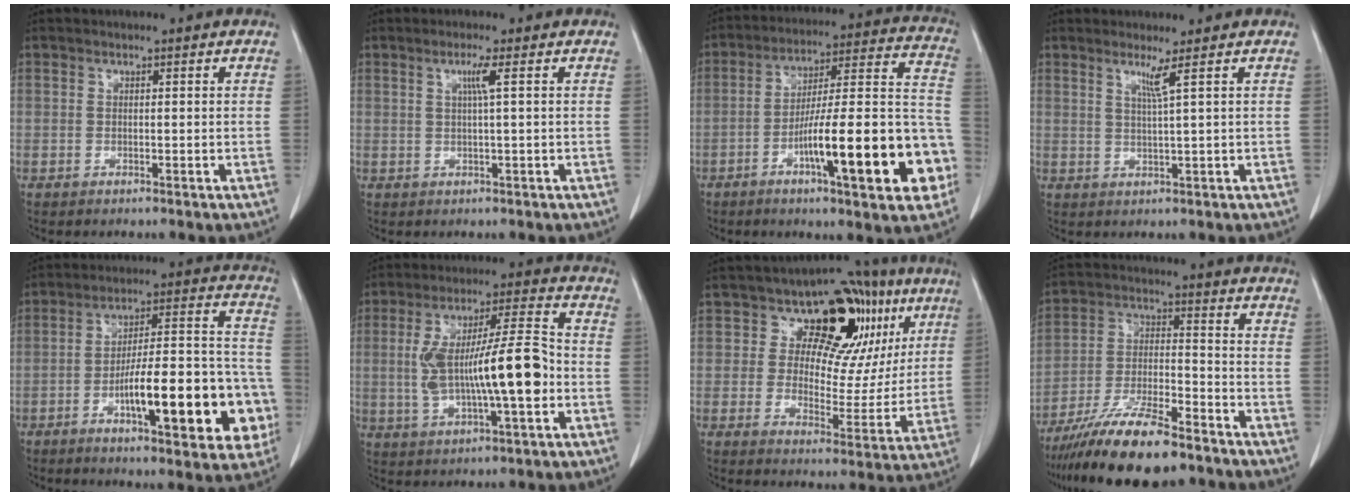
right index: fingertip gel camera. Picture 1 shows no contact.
{"total": 2.3, "force": [0.7, -0.6, 2.1], "torque": [-0.043, 0.000, 0.014]}
{"total": 21.6, "force": [-7.8, 2.9, 20.0], "torque": [-0.247, 0.017, -0.110]}
{"total": 2.4, "force": [1.3, -1.1, 1.7], "torque": [-0.038, -0.014, 0.030]}
{"total": 20.0, "force": [-6.7, 4.7, 18.3], "torque": [-0.221, 0.034, -0.084]}
{"total": 14.7, "force": [-1.5, 2.5, 14.4], "torque": [-0.265, 0.019, -0.019]}
{"total": 14.4, "force": [6.8, 9.0, 8.9], "torque": [-0.083, 0.024, 0.095]}
{"total": 15.2, "force": [-11.8, 2.8, 9.1], "torque": [-0.177, -0.018, -0.209]}